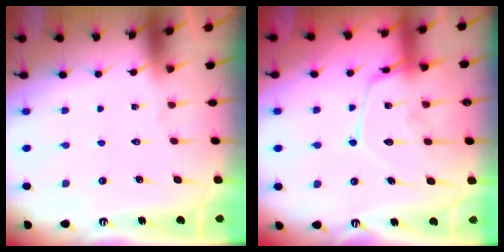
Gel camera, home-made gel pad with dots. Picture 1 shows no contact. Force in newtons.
{"total": 17.4, "press": 17.3, "slide": 1.3}